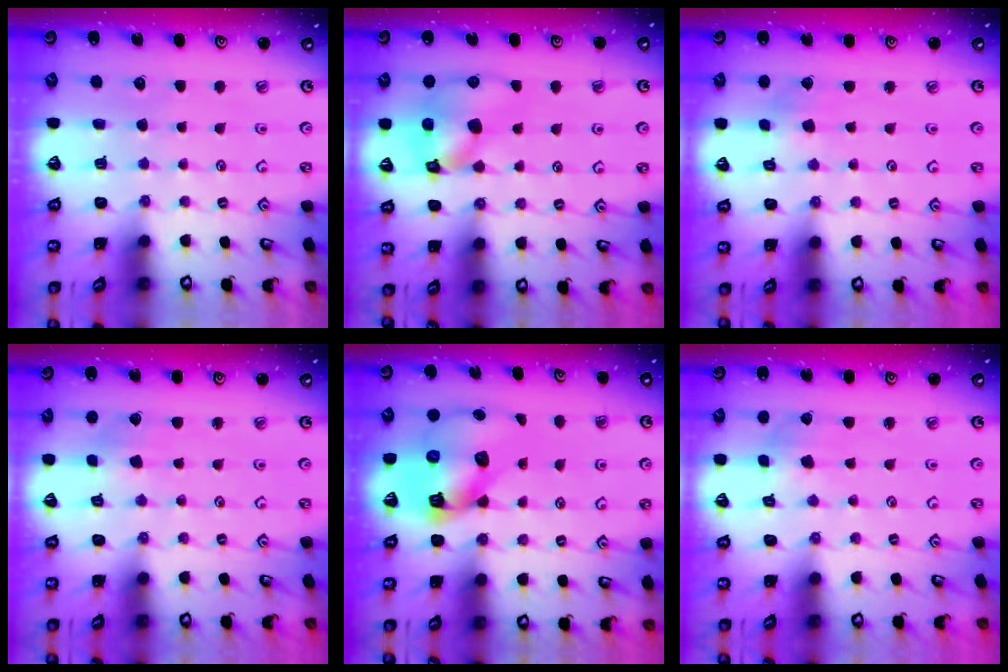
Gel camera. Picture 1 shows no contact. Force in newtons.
{"total": 11.8, "press": 11.6, "slide": 1.8}
{"total": 2.4, "press": 2.4, "slide": 0.2}
{"total": 2.7, "press": 2.7, "slide": 0.3}
{"total": 14.0, "press": 13.8, "slide": 2.3}
{"total": 2.5, "press": 2.4, "slide": 0.5}